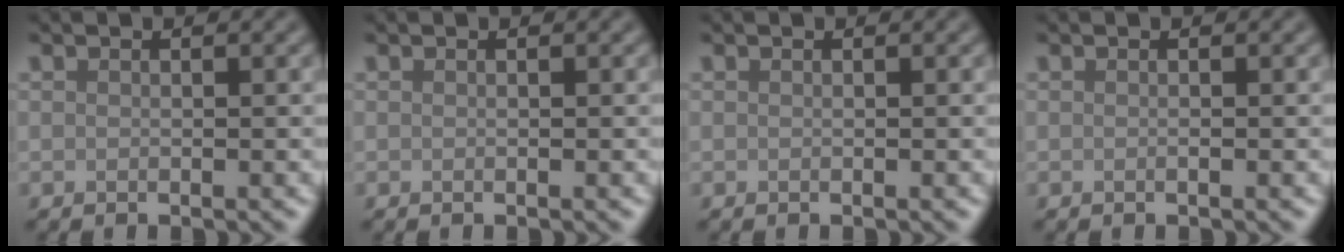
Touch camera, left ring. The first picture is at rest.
{"total": 0.0}
{"total": 0.0}
{"total": 0.0}